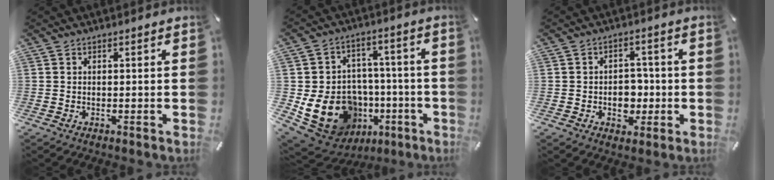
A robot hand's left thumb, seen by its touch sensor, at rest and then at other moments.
{"total": 18.4, "force": [-4.8, 15.1, 9.3], "torque": [-0.155, 0.017, -0.056]}
{"total": 6.3, "force": [-1.0, 5.2, 3.6], "torque": [-0.044, 0.003, -0.018]}